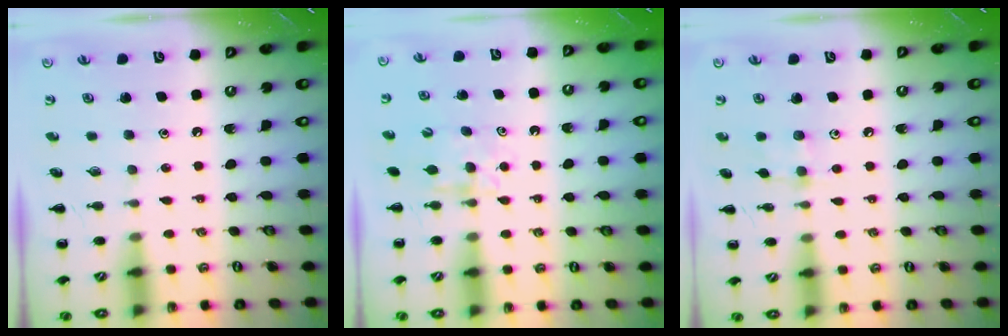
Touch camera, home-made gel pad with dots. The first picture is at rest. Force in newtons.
{"total": 4.9, "press": 4.7, "slide": 1.2}
{"total": 6.0, "press": 5.7, "slide": 1.8}